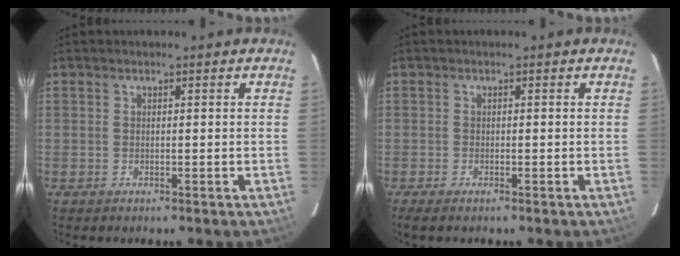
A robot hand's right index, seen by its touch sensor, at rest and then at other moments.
{"total": 2.2, "force": [-1.6, 0.3, 1.4], "torque": [-0.033, -0.006, -0.030]}